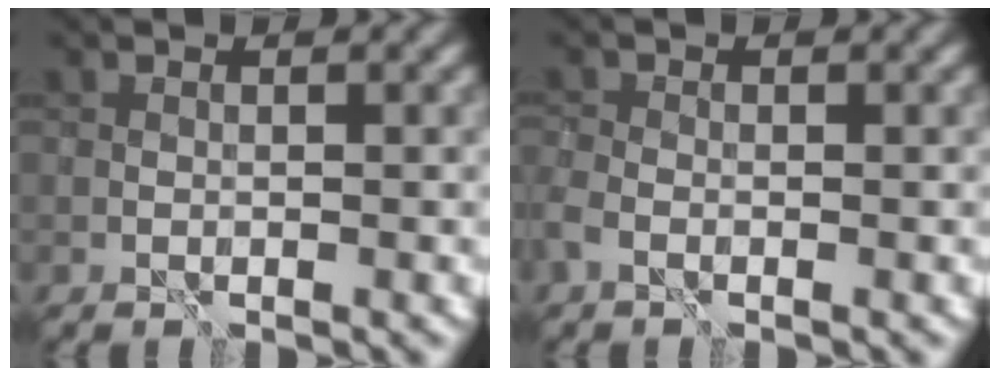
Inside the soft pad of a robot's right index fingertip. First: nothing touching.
{"total": 1.1, "force": [-0.7, 0.5, 0.5], "torque": [-0.016, -0.003, -0.018]}